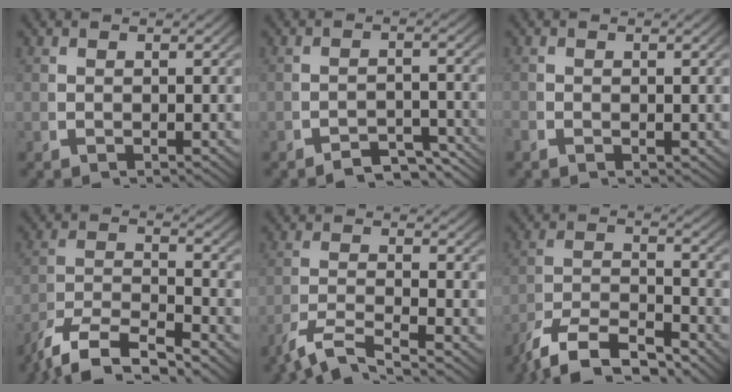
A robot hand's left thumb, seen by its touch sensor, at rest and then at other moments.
{"total": 4.8, "force": [-4.0, 1.6, 2.1], "torque": [-0.020, -0.014, -0.064]}
{"total": 0.7, "force": [-0.2, 0.7, 0.1], "torque": [-0.005, -0.007, -0.005]}
{"total": 8.8, "force": [-5.0, 5.2, 5.0], "torque": [-0.104, -0.038, -0.072]}
{"total": 5.2, "force": [-3.8, 1.9, 3.0], "torque": [-0.063, -0.016, -0.062]}
{"total": 9.0, "force": [-6.4, 4.6, 4.5], "torque": [-0.086, -0.035, -0.093]}